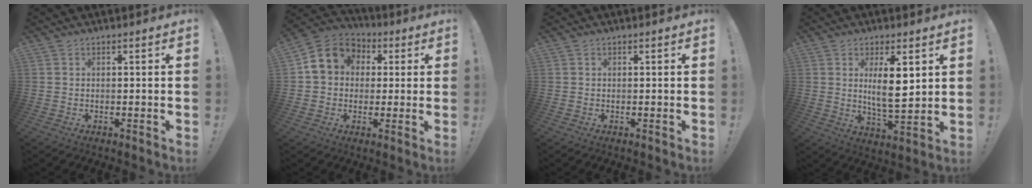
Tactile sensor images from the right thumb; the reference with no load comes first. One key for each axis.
{"total": 10.8, "fx": 2.6, "fy": 9.2, "fz": 4.9, "tx": -0.072, "ty": 0.001, "tz": 0.056}
{"total": 0.0}
{"total": 10.0, "fx": 2.6, "fy": 2.9, "fz": 9.2, "tx": -0.164, "ty": -0.013, "tz": 0.039}